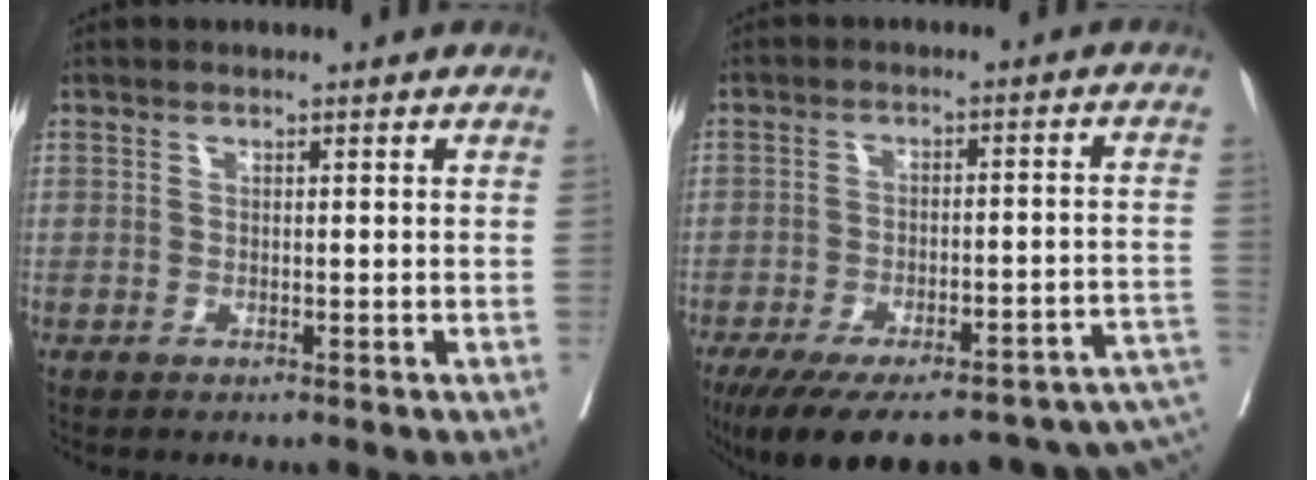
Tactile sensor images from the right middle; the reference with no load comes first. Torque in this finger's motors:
{"motor_torque": [0.99, -1.15, 0.31, 0.11]}